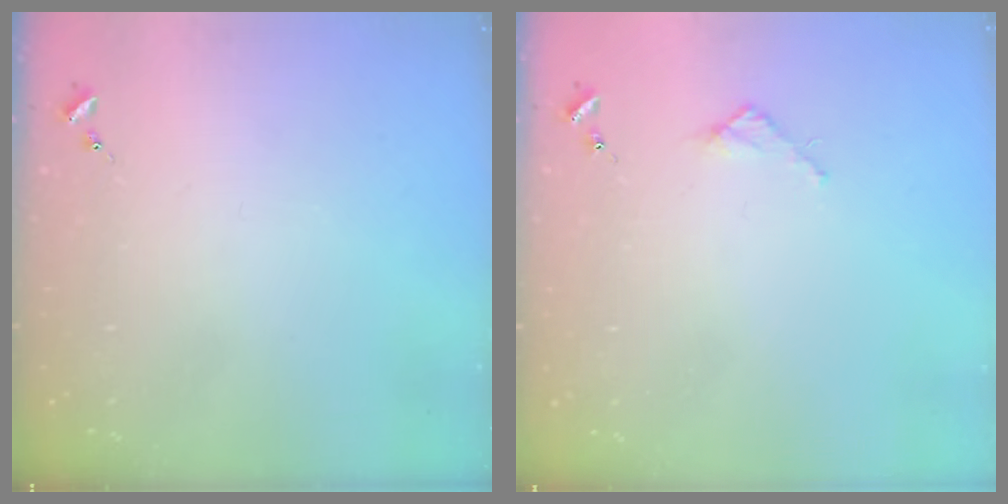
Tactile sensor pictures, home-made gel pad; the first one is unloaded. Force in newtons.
{"total": 2.4, "press": 2.3, "slide": 0.3}